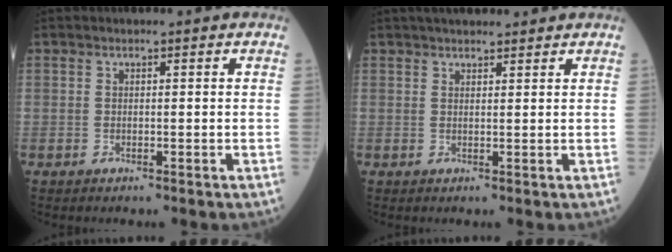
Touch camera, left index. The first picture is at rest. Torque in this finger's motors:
{"motor_torque": [0.48, -0.65, 0.12, 0.05]}